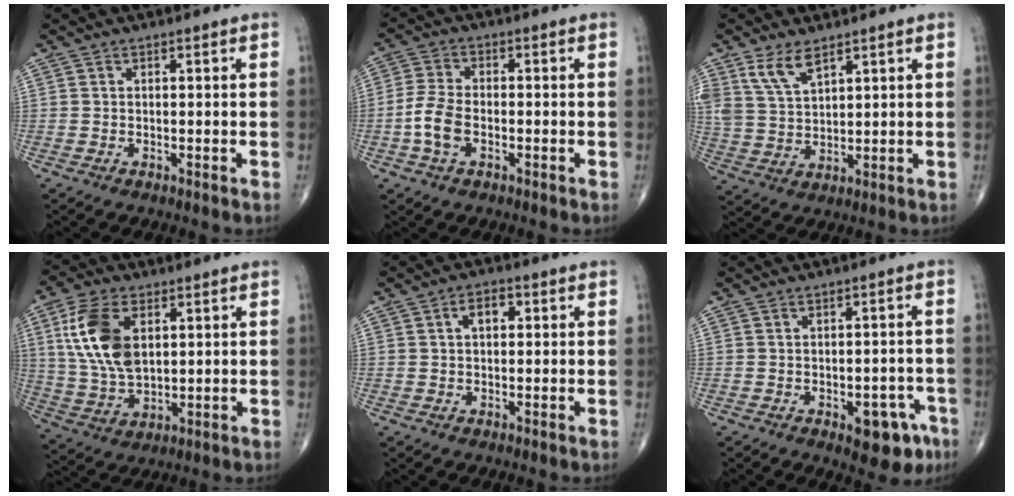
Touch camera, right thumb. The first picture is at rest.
{"total": 6.1, "force": [-1.8, 3.4, 4.8], "torque": [-0.107, 0.014, -0.040]}
{"total": 6.6, "force": [4.4, 2.9, 4.0], "torque": [-0.075, -0.018, 0.095]}
{"total": 13.7, "force": [3.9, 7.7, 10.6], "torque": [-0.212, -0.010, 0.081]}
{"total": 3.8, "force": [1.0, 2.3, 2.9], "torque": [-0.042, 0.009, 0.012]}
{"total": 7.9, "force": [-3.8, 4.0, 5.6], "torque": [-0.041, 0.025, -0.040]}